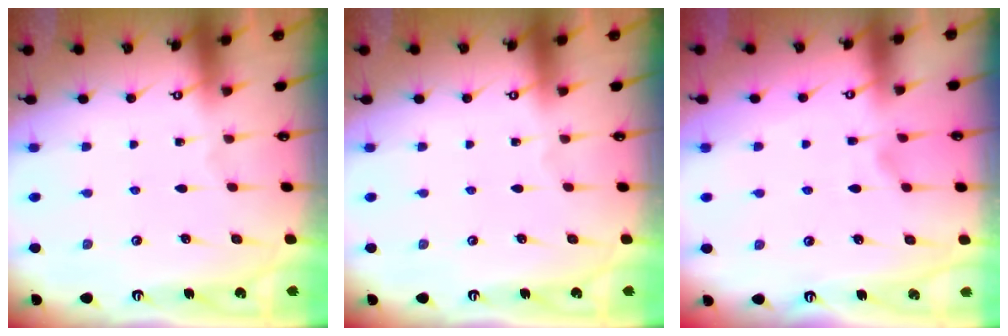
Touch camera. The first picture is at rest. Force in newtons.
{"total": 0.0}
{"total": 1.7, "press": 1.4, "slide": 0.9}